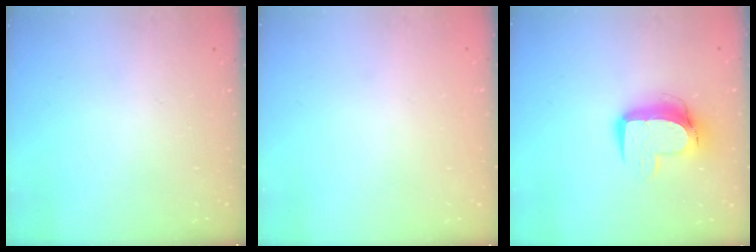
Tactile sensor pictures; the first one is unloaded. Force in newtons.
{"total": 0.0}
{"total": 11.0, "press": 10.9, "slide": 1.1}